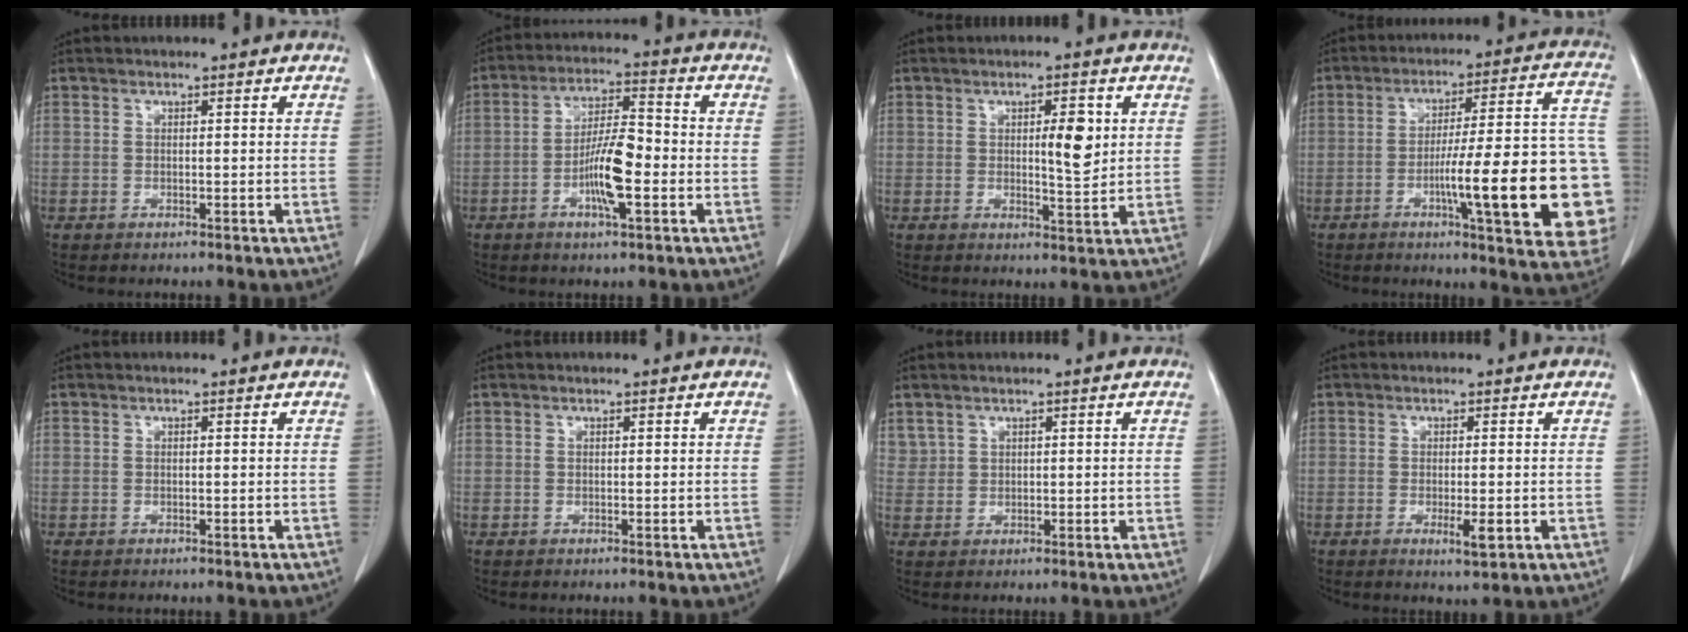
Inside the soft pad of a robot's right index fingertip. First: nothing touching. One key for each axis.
{"total": 8.8, "fx": -2.5, "fy": 1.6, "fz": 8.3, "tx": -0.154, "ty": 0.005, "tz": -0.048}
{"total": 5.1, "fx": 1.2, "fy": 1.2, "fz": 4.8, "tx": -0.070, "ty": -0.006, "tz": 0.017}
{"total": 22.8, "fx": -5.7, "fy": 2.2, "fz": 22.0, "tx": -0.198, "ty": 0.018, "tz": -0.071}
{"total": 0.0}
{"total": 0.0}
{"total": 1.8, "fx": 1.3, "fy": 1.3, "fz": 0.1, "tx": 0.005, "ty": 0.005, "tz": 0.027}
{"total": 2.9, "fx": -0.8, "fy": 0.6, "fz": 2.7, "tx": -0.039, "ty": -0.005, "tz": -0.011}